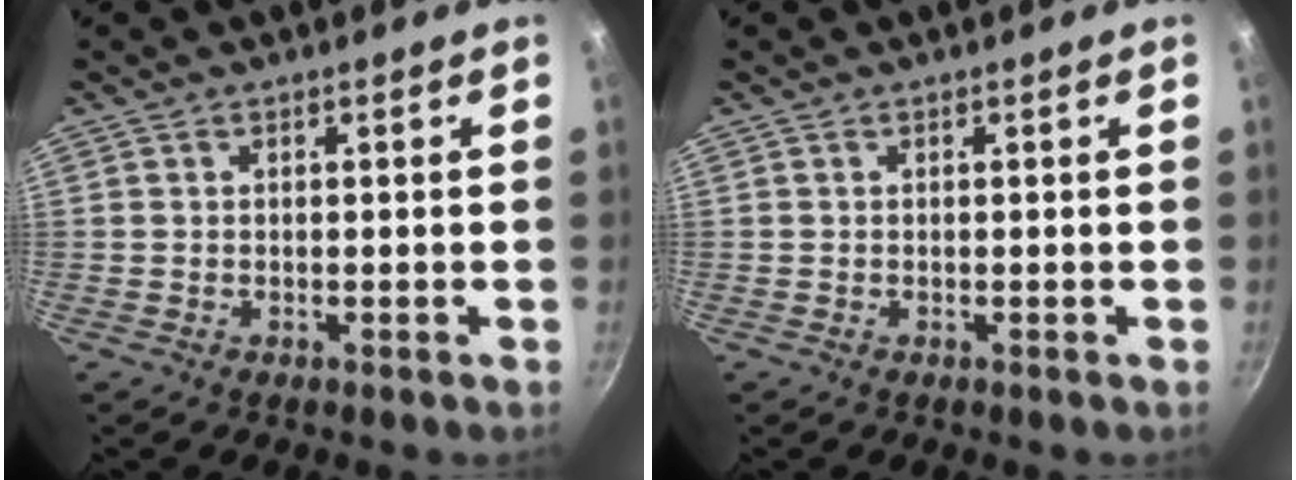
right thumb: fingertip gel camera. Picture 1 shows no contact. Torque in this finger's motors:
{"motor_torque": [-0.01, -0.01, 0.01, 0.00, 0.00]}